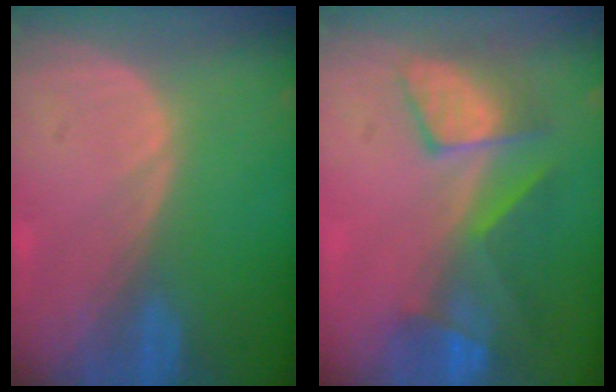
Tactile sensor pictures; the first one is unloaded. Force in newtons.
{"total": 8.2, "press": 7.9, "slide": 2.4}